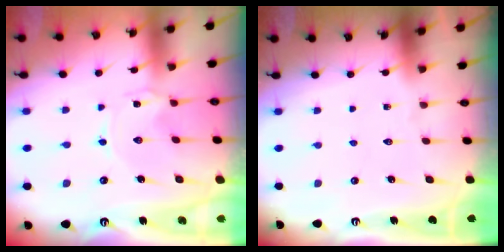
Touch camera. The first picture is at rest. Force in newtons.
{"total": 0.0}